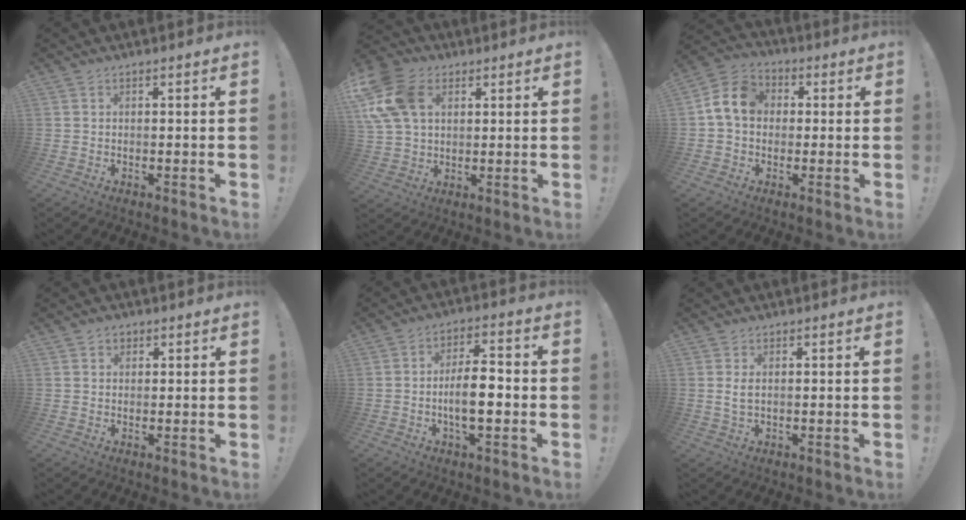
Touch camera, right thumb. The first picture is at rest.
{"total": 16.6, "force": [5.2, 11.8, 10.4], "torque": [-0.212, -0.009, 0.099]}
{"total": 10.4, "force": [1.2, 8.3, 6.1], "torque": [-0.105, 0.021, 0.029]}
{"total": 1.9, "force": [0.8, 1.7, 0.6], "torque": [-0.001, -0.001, 0.013]}
{"total": 10.0, "force": [-2.2, 3.8, 9.0], "torque": [-0.153, 0.004, -0.045]}
{"total": 2.7, "force": [0.8, 1.0, 2.3], "torque": [-0.030, -0.004, 0.011]}